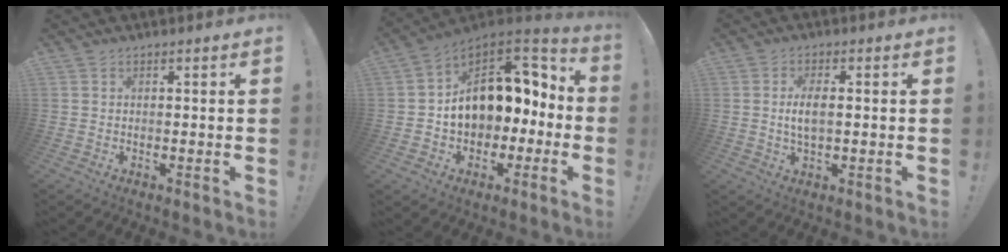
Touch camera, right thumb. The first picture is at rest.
{"total": 16.5, "force": [2.6, 11.7, 11.3], "torque": [-0.153, -0.009, 0.059]}
{"total": 5.1, "force": [0.0, 2.1, 4.7], "torque": [-0.082, -0.001, -0.004]}